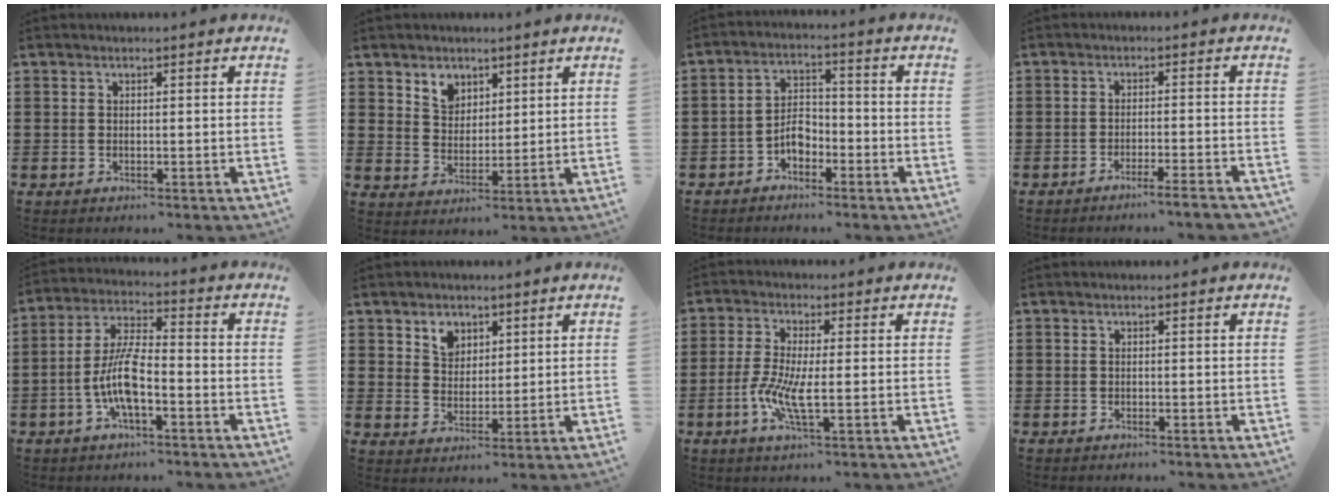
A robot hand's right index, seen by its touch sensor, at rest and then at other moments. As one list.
[{"total": 4.2, "force": [2.9, 3.0, 0.5], "torque": [-0.026, 0.007, 0.054]}, {"total": 4.1, "force": [-2.3, 2.5, 2.3], "torque": [-0.050, 0.007, -0.047]}, {"total": 3.2, "force": [-2.9, -0.5, 1.1], "torque": [-0.016, -0.005, -0.057]}, {"total": 8.2, "force": [-2.8, 2.5, 7.3], "torque": [-0.169, -0.007, -0.060]}, {"total": 4.0, "force": [2.5, 3.0, 0.9], "torque": [-0.024, 0.007, 0.044]}, {"total": 6.5, "force": [-1.5, 1.6, 6.1], "torque": [-0.139, -0.014, -0.035]}, {"total": 0.0}]